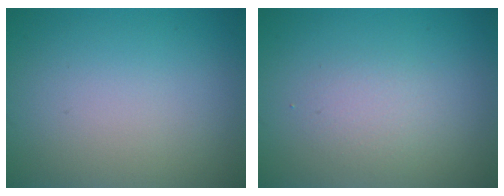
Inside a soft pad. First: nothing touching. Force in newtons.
{"total": 1.6, "press": 1.6, "slide": 0.2}